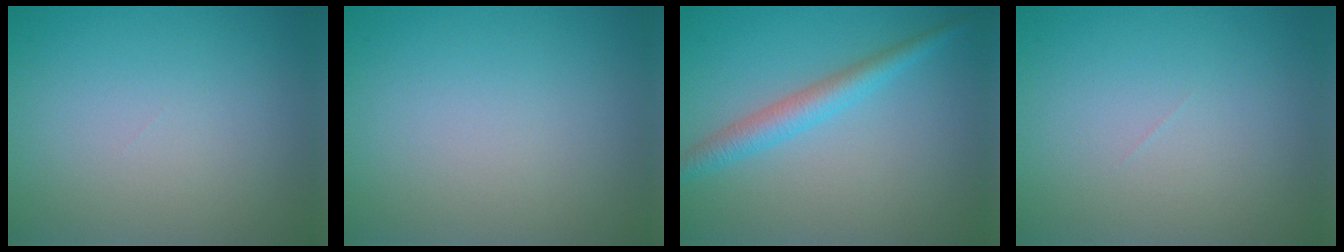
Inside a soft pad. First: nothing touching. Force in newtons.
{"total": 0.0}
{"total": 3.0, "press": 3.0, "slide": 0.1}
{"total": 0.0}